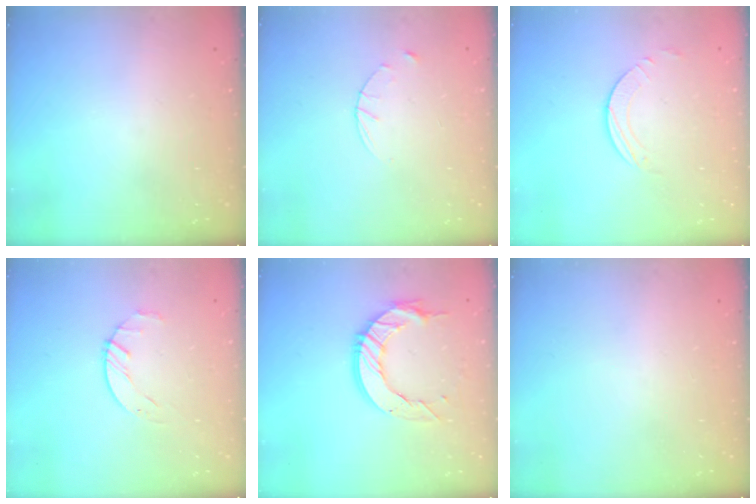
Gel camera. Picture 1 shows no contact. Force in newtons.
{"total": 3.6, "press": 3.5, "slide": 0.4}
{"total": 2.8, "press": 2.8, "slide": 0.2}
{"total": 2.1, "press": 2.1, "slide": 0.3}
{"total": 12.5, "press": 12.4, "slide": 0.9}
{"total": 0.0}